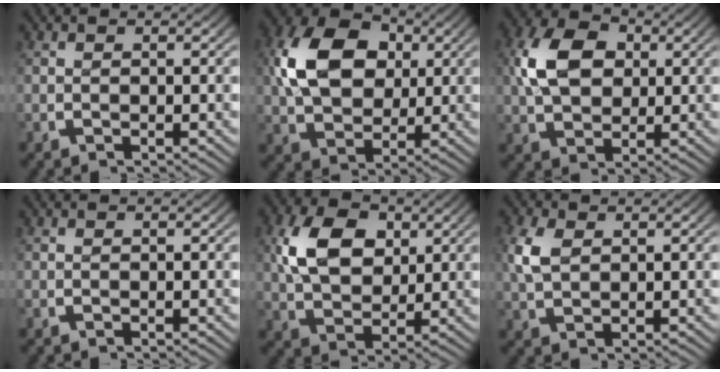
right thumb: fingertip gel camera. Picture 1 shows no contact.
{"total": 12.5, "force": [2.4, 8.8, 8.6], "torque": [-0.189, -0.021, 0.054]}
{"total": 8.6, "force": [1.7, 5.8, 6.1], "torque": [-0.129, -0.013, 0.040]}
{"total": 0.0}
{"total": 8.3, "force": [1.8, 5.5, 6.0], "torque": [-0.125, -0.017, 0.043]}
{"total": 3.1, "force": [1.2, 1.8, 2.2], "torque": [-0.055, 0.002, 0.031]}